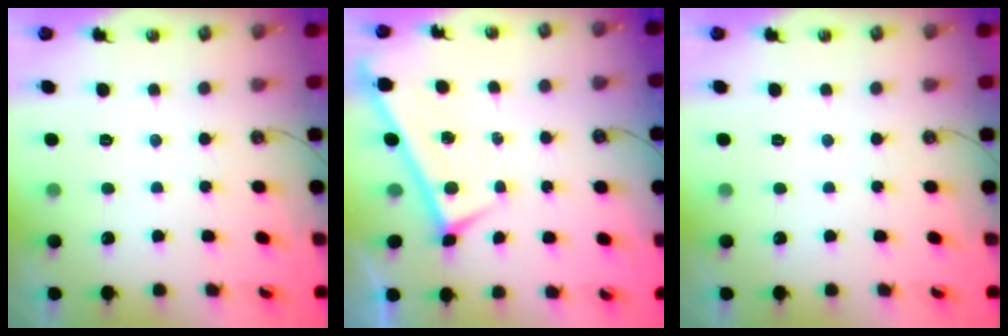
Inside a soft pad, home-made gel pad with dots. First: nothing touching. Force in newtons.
{"total": 0.0}
{"total": 0.0}